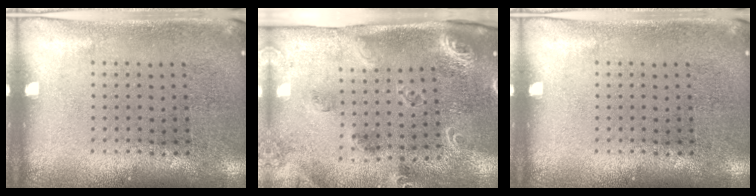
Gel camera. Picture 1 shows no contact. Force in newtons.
{"total": 1.7, "press": 1.7, "slide": 0.3}
{"total": 0.0}